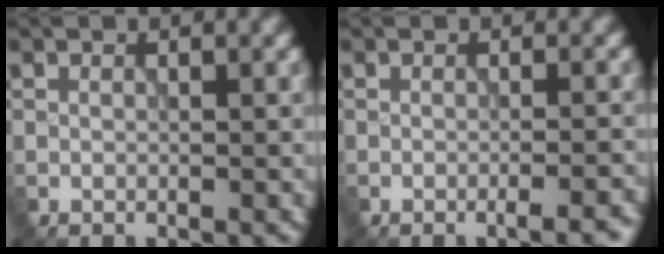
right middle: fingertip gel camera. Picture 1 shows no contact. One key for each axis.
{"total": 2.4, "fx": -1.2, "fy": 0.6, "fz": 2.0, "tx": -0.017, "ty": 0.006, "tz": -0.022}